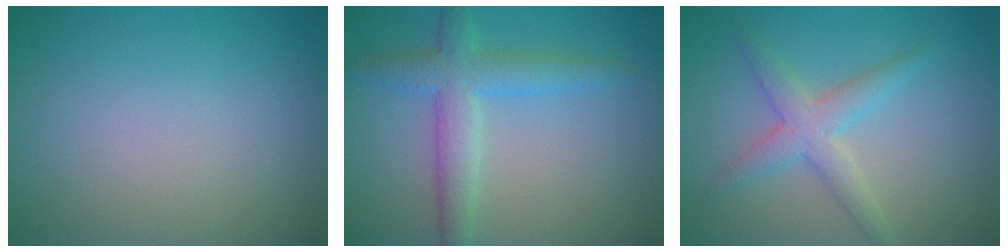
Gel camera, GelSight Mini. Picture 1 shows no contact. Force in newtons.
{"total": 3.5, "press": 3.5, "slide": 0.2}
{"total": 3.3, "press": 3.3, "slide": 0.2}